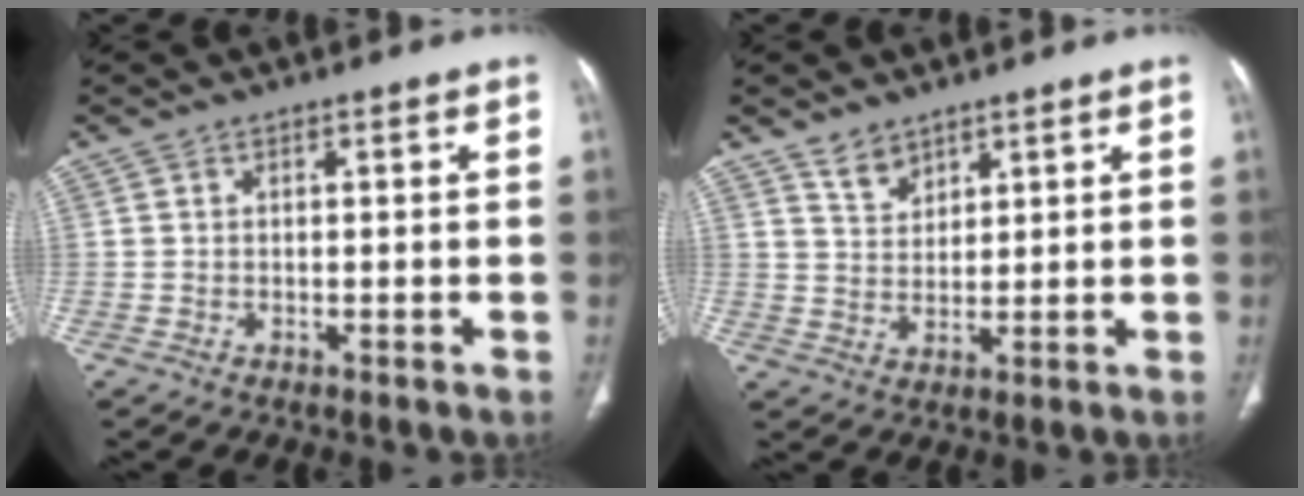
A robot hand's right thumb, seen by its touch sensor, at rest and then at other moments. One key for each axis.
{"total": 4.1, "fx": 3.2, "fy": 2.3, "fz": 1.1, "tx": -0.002, "ty": -0.025, "tz": 0.064}